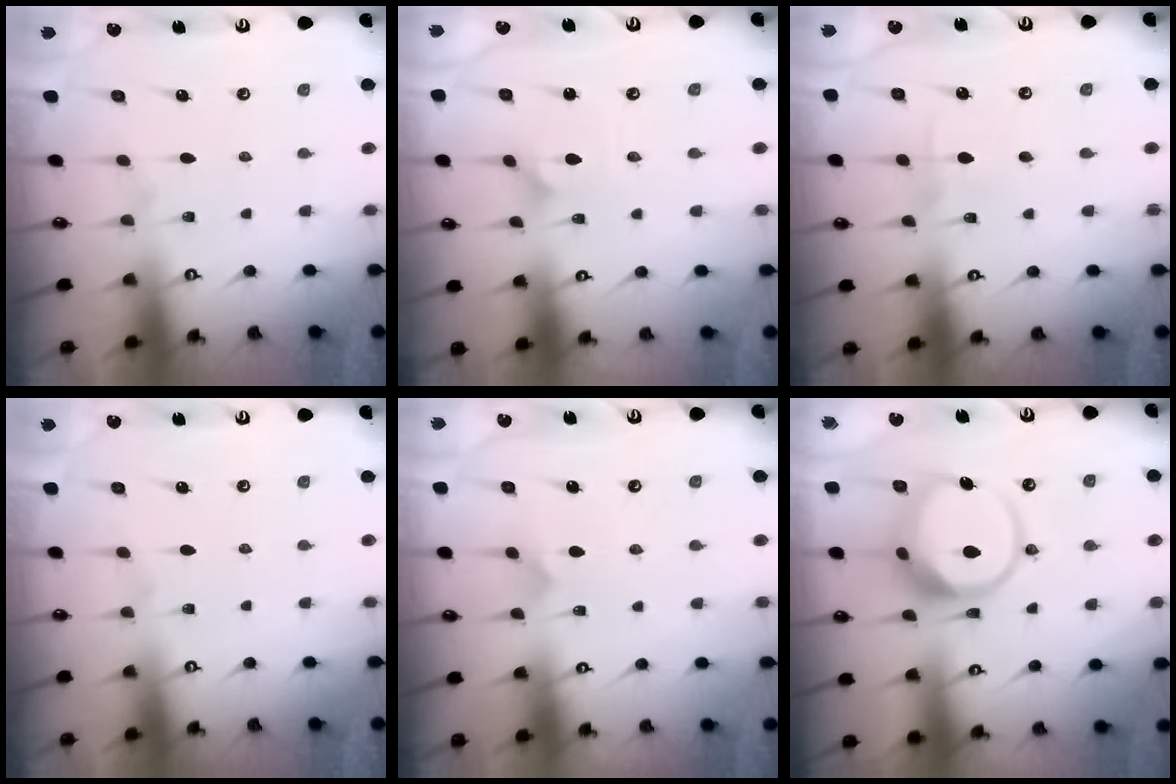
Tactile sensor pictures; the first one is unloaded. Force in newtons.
{"total": 2.2, "press": 2.2, "slide": 0.1}
{"total": 2.9, "press": 2.9, "slide": 0.3}
{"total": 0.0}
{"total": 5.8, "press": 5.8, "slide": 0.4}
{"total": 13.5, "press": 13.4, "slide": 1.5}